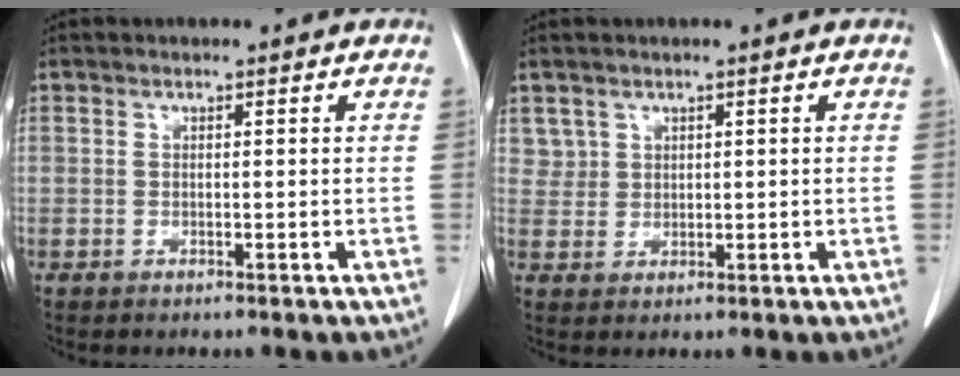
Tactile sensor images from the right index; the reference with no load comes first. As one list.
[{"total": 2.4, "force": [1.4, 1.9, -0.2], "torque": [0.018, 0.005, 0.020]}]